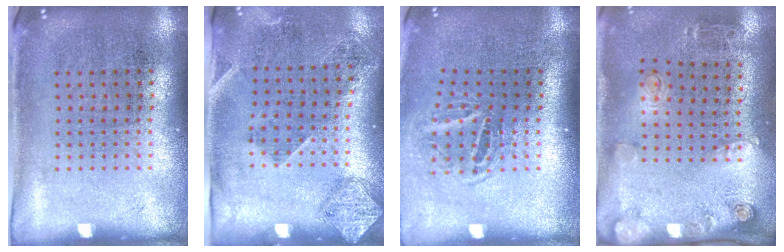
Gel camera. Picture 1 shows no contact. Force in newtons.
{"total": 1.8, "press": 1.2, "slide": 1.3}
{"total": 1.7, "press": 1.2, "slide": 1.3}
{"total": 2.0, "press": 1.2, "slide": 1.6}